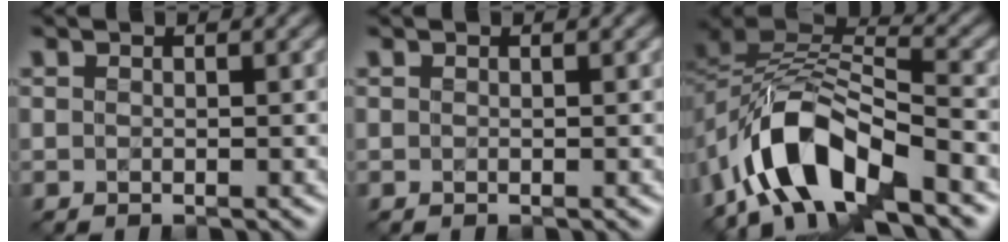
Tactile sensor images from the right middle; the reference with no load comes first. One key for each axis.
{"total": 0.0}
{"total": 9.8, "fx": -5.8, "fy": 4.6, "fz": 6.4, "tx": -0.110, "ty": 0.010, "tz": -0.117}